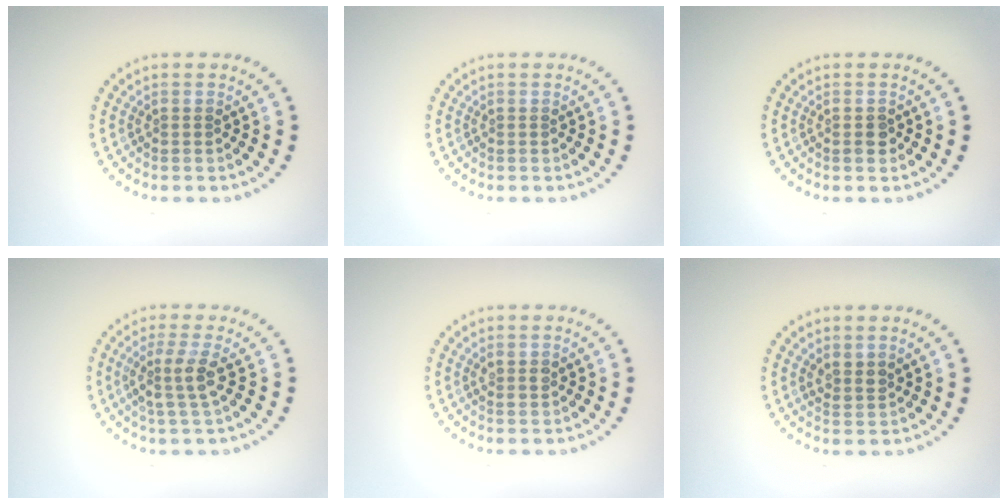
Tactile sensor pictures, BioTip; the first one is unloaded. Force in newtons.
{"total": 0.0}
{"total": 1.1, "press": 1.1, "slide": 0.2}
{"total": 2.8, "press": 2.3, "slide": 1.7}
{"total": 0.9, "press": 0.9, "slide": 0.4}
{"total": 1.5, "press": 1.3, "slide": 0.8}